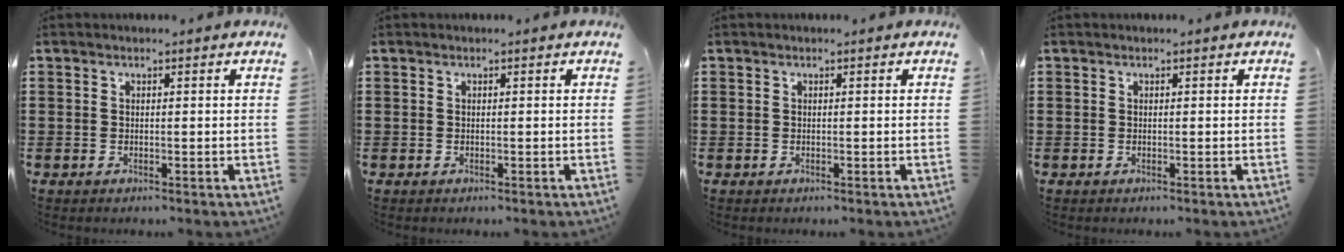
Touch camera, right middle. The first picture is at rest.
{"total": 0.0}
{"total": 0.0}
{"total": 0.0}